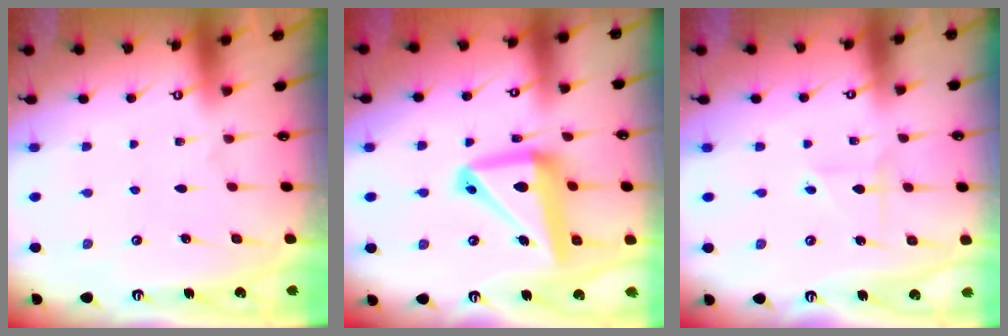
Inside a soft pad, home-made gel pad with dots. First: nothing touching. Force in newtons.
{"total": 15.3, "press": 15.2, "slide": 1.9}
{"total": 3.0, "press": 2.8, "slide": 1.0}